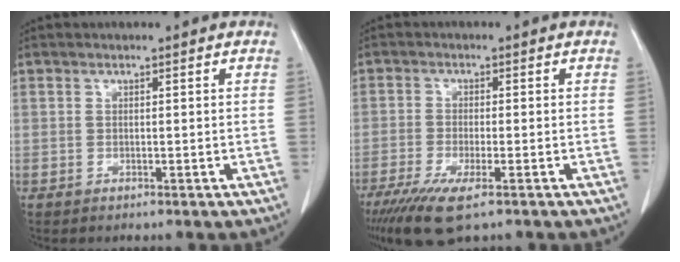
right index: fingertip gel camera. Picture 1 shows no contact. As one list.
[{"total": 7.9, "force": [-5.1, 1.4, 5.9], "torque": [-0.108, -0.021, -0.083]}]